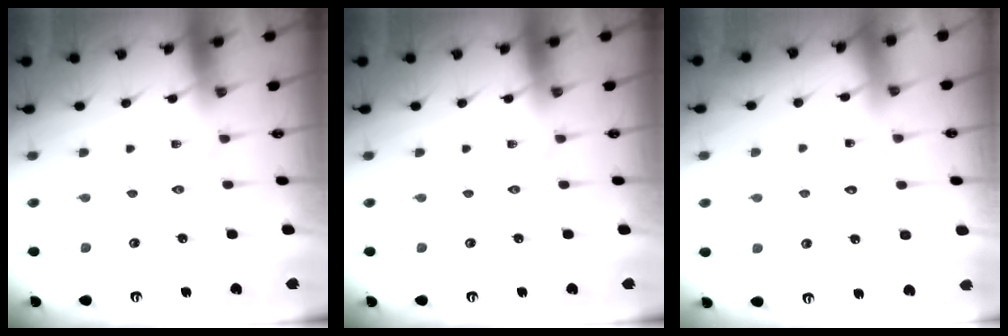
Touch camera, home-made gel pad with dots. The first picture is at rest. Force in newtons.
{"total": 0.0}
{"total": 5.1, "press": 5.1, "slide": 0.4}